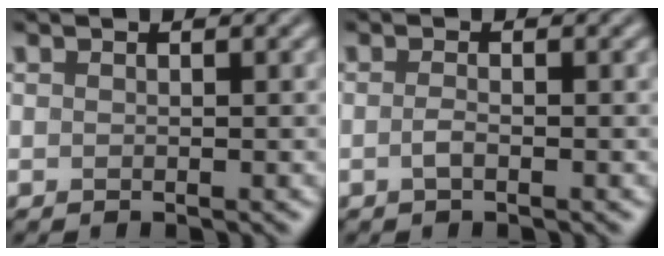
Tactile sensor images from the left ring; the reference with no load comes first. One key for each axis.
{"total": 1.0, "fx": -0.4, "fy": 0.3, "fz": 0.9, "tx": -0.020, "ty": 0.000, "tz": -0.009}